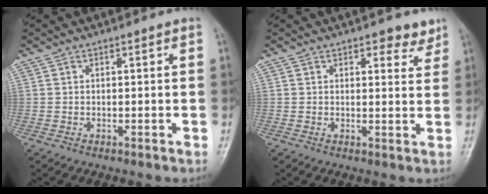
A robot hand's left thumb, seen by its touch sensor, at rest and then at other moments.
{"total": 4.0, "force": [2.8, 1.9, 2.0], "torque": [0.000, -0.015, 0.034]}